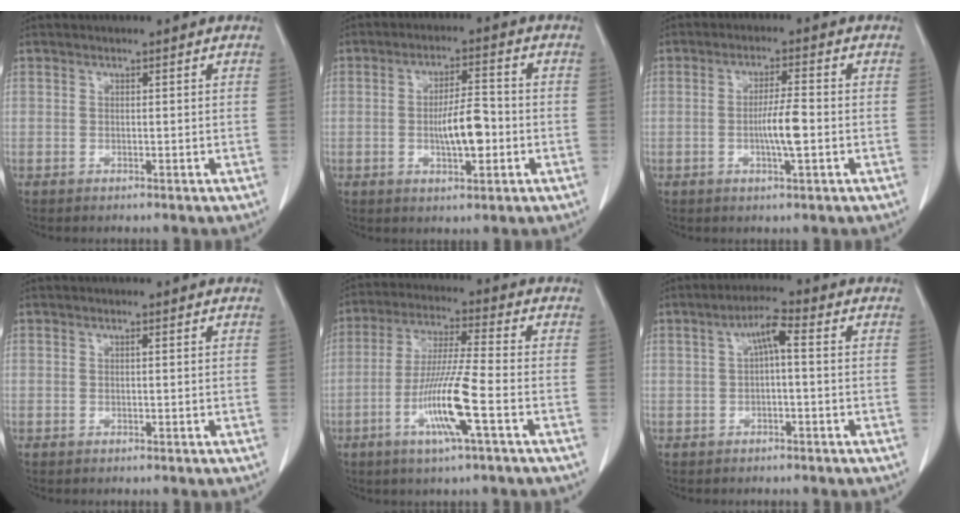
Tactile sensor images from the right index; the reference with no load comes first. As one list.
[{"total": 7.0, "force": [-1.3, 2.0, 6.6], "torque": [-0.119, 0.005, -0.021]}, {"total": 5.4, "force": [-1.1, 0.3, 5.3], "torque": [-0.098, -0.005, -0.020]}, {"total": 0.0}, {"total": 11.0, "force": [-4.0, -0.3, 10.3], "torque": [-0.203, -0.012, -0.079]}, {"total": 4.0, "force": [0.5, 0.6, 3.9], "torque": [-0.068, 0.019, 0.005]}]